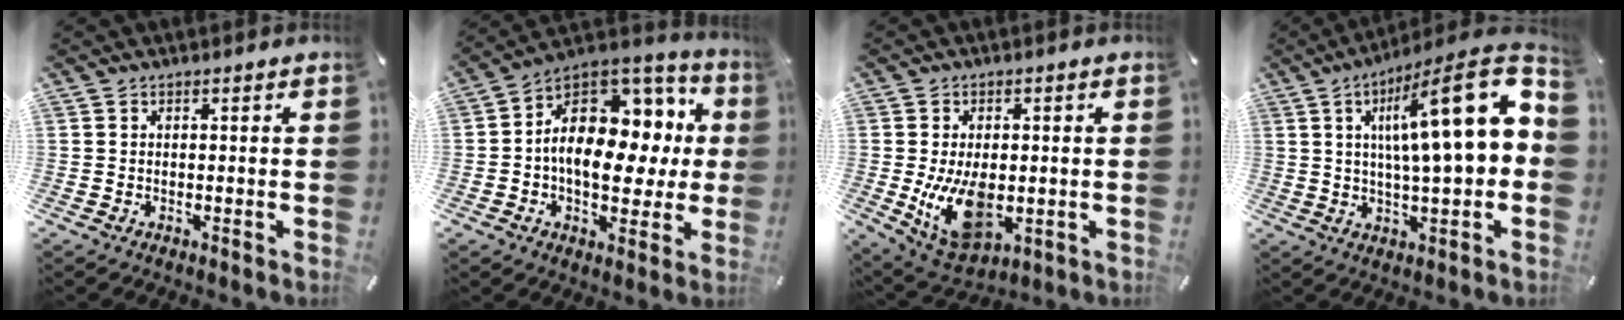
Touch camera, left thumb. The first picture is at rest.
{"total": 16.7, "force": [0.7, 11.9, 11.7], "torque": [-0.174, -0.013, 0.018]}
{"total": 12.5, "force": [-1.3, 7.6, 9.8], "torque": [-0.203, -0.014, -0.019]}
{"total": 20.4, "force": [5.2, 4.7, 19.2], "torque": [-0.280, -0.044, 0.069]}